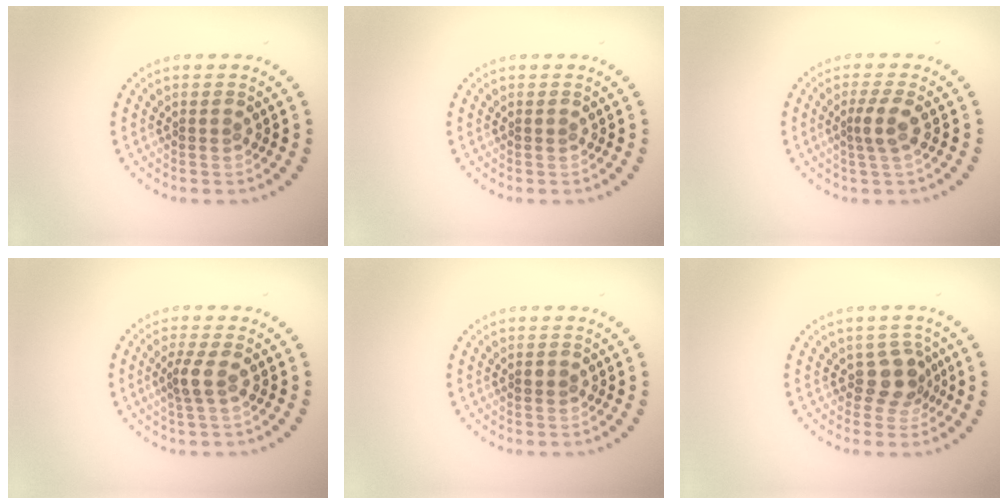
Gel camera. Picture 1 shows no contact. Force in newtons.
{"total": 0.0}
{"total": 1.9, "press": 1.7, "slide": 1.0}
{"total": 1.7, "press": 1.4, "slide": 0.9}
{"total": 0.7, "press": 0.7, "slide": 0.1}
{"total": 2.5, "press": 1.9, "slide": 1.7}